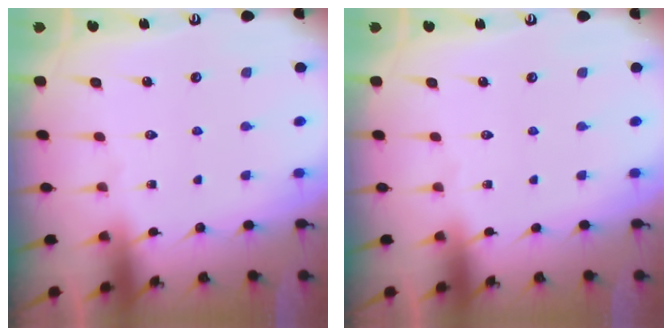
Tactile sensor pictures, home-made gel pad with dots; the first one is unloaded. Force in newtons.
{"total": 0.0}